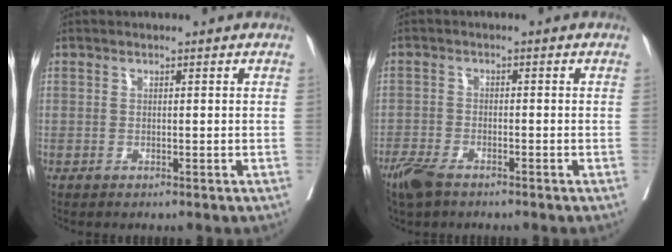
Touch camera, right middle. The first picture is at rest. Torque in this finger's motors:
{"motor_torque": [0.56, -0.57, 0.17, 0.08]}